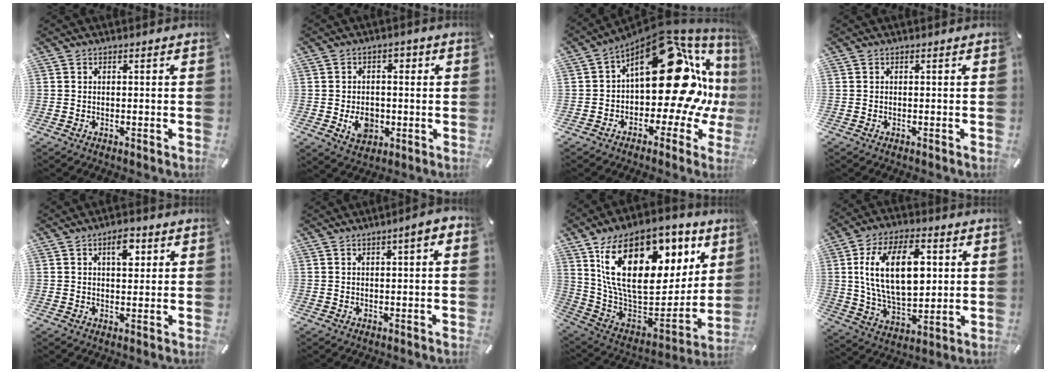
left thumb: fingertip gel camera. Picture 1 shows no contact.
{"total": 8.3, "force": [-1.2, 6.8, 4.6], "torque": [-0.065, 0.008, -0.022]}
{"total": 26.9, "force": [7.4, 14.3, 21.6], "torque": [-0.298, -0.065, 0.136]}
{"total": 0.0}
{"total": 5.7, "force": [2.2, 2.9, 4.3], "torque": [-0.052, -0.008, 0.029]}
{"total": 3.4, "force": [0.5, 1.0, 3.2], "torque": [-0.050, 0.003, 0.005]}
{"total": 27.6, "force": [11.9, 16.1, 19.1], "torque": [-0.324, -0.071, 0.212]}
{"total": 19.1, "force": [3.8, 11.1, 15.1], "torque": [-0.290, 0.006, 0.061]}